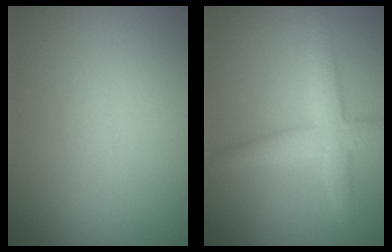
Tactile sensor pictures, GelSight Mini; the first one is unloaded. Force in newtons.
{"total": 3.6, "press": 3.6, "slide": 0.1}